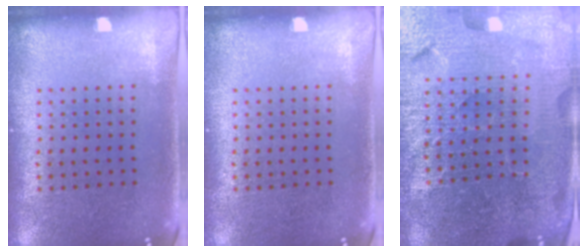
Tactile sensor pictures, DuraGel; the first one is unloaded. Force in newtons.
{"total": 0.0}
{"total": 5.8, "press": 5.2, "slide": 2.5}